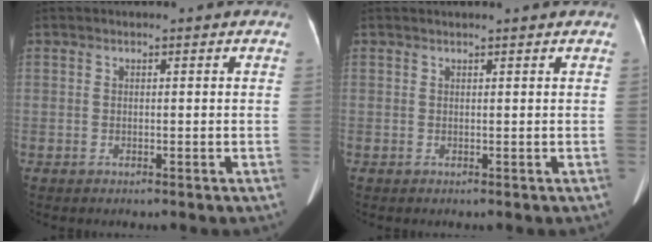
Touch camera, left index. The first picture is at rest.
{"total": 1.6, "force": [1.6, 0.2, 0.4], "torque": [-0.009, 0.020, 0.016]}